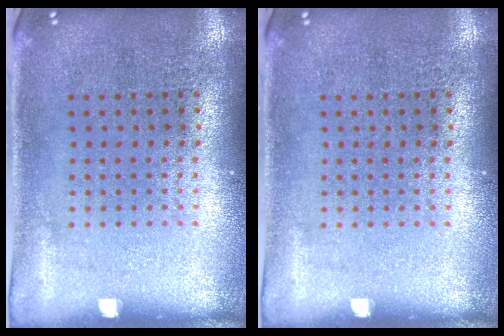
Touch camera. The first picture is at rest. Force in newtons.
{"total": 0.0}